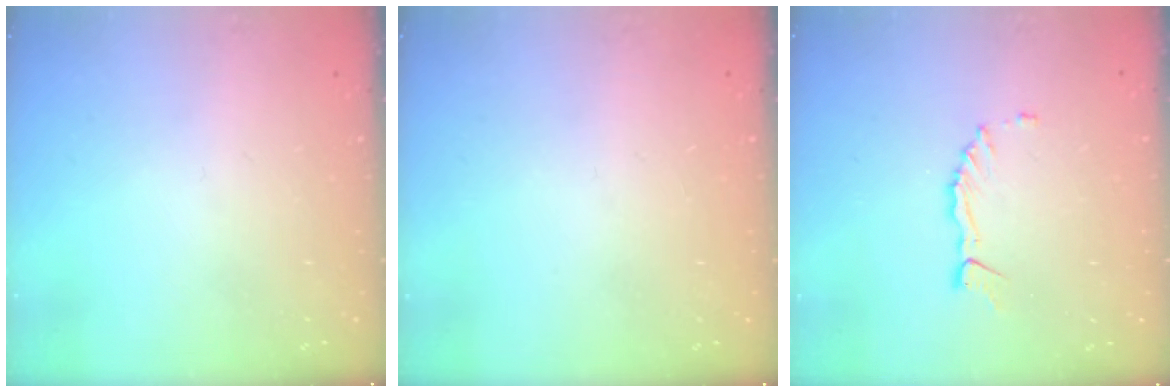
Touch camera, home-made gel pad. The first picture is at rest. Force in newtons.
{"total": 0.0}
{"total": 3.3, "press": 3.3, "slide": 0.2}